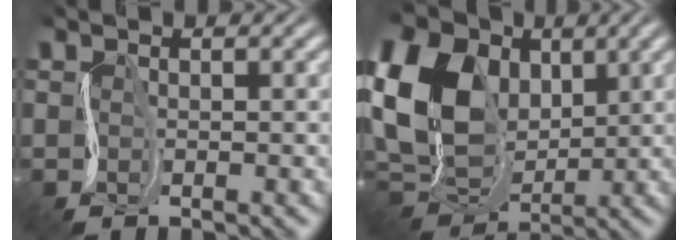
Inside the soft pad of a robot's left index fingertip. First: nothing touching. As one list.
[{"total": 12.7, "force": [2.7, 9.5, 7.9], "torque": [-0.183, 0.018, 0.036]}]